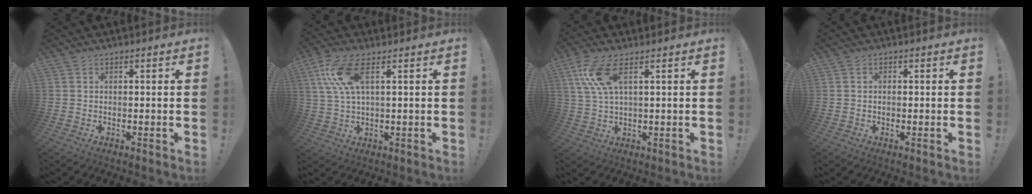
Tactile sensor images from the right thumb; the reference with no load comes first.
{"total": 10.1, "force": [3.9, 3.4, 8.7], "torque": [-0.170, -0.005, 0.077]}
{"total": 9.1, "force": [4.1, 2.9, 7.6], "torque": [-0.154, -0.008, 0.078]}
{"total": 0.8, "force": [-0.3, 0.6, 0.4], "torque": [-0.015, 0.006, -0.004]}